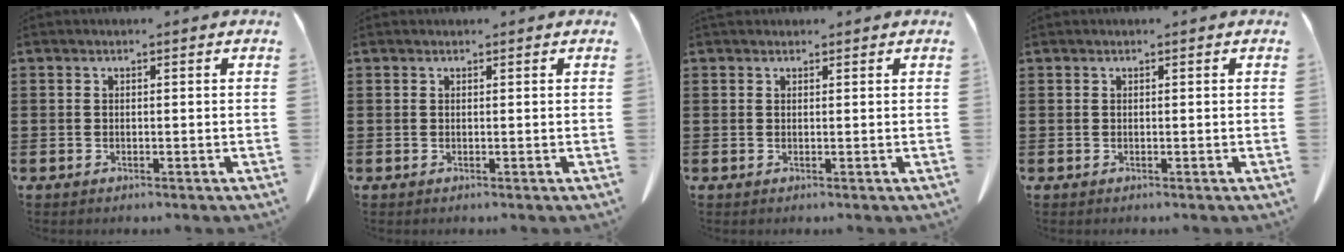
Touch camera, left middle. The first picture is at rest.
{"total": 0.0}
{"total": 0.7, "force": [0.6, 0.3, 0.1], "torque": [-0.003, 0.001, 0.012]}
{"total": 0.0}